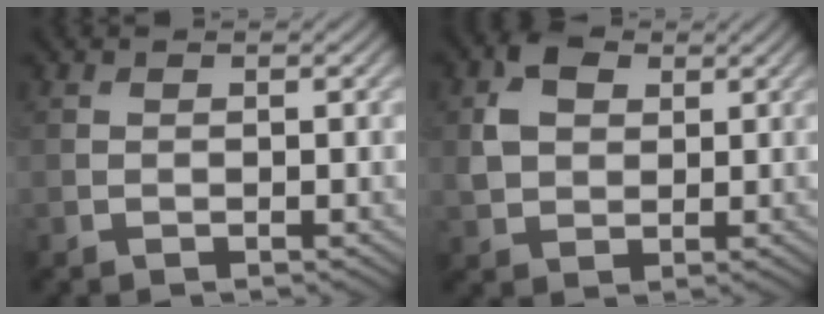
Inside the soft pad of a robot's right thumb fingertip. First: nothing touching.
{"total": 5.1, "force": [1.6, 3.8, 3.0], "torque": [-0.073, 0.005, 0.031]}